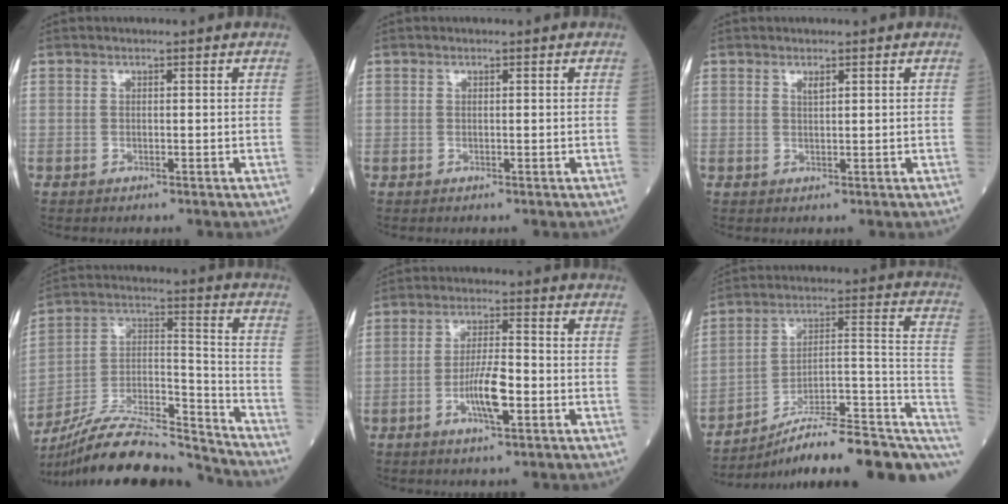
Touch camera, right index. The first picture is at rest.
{"total": 0.0}
{"total": 0.9, "force": [0.6, 0.2, 0.6], "torque": [-0.014, -0.004, 0.011]}
{"total": 20.5, "force": [-19.2, 1.9, 7.1], "torque": [-0.141, 0.010, -0.330]}
{"total": 6.4, "force": [-2.2, 1.1, 5.9], "torque": [-0.113, 0.000, -0.041]}
{"total": 21.0, "force": [-13.5, 4.2, 15.5], "torque": [-0.156, 0.048, -0.198]}